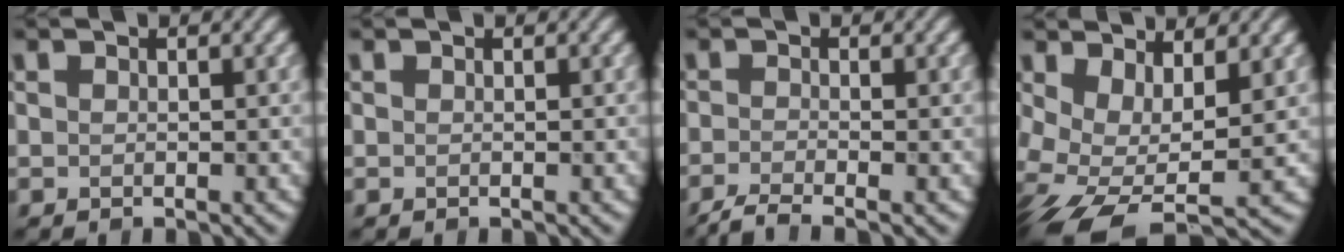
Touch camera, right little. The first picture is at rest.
{"total": 0.0}
{"total": 2.7, "force": [-2.0, 0.5, 1.8], "torque": [-0.033, -0.007, -0.051]}
{"total": 8.1, "force": [-1.6, 4.1, 6.8], "torque": [-0.148, -0.026, -0.023]}